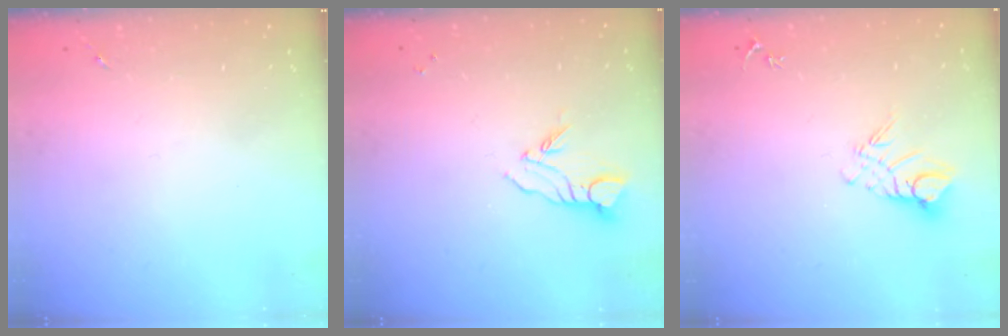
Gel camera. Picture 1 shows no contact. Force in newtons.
{"total": 6.1, "press": 6.1, "slide": 0.5}
{"total": 9.1, "press": 9.1, "slide": 0.9}